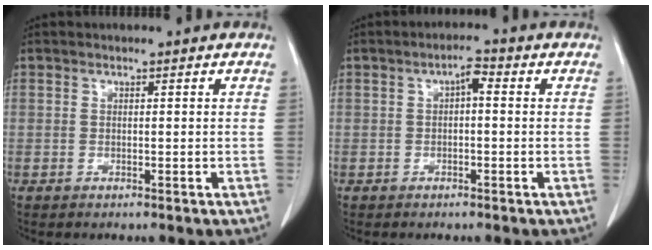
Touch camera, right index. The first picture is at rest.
{"total": 2.5, "force": [0.2, 0.9, 2.3], "torque": [-0.037, 0.011, 0.001]}